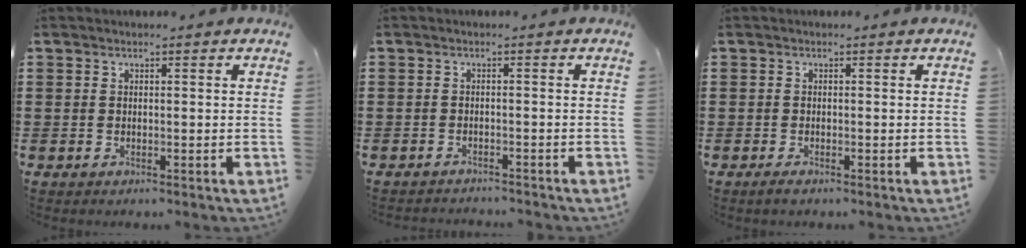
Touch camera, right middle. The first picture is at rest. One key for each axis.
{"total": 1.5, "fx": -1.5, "fy": 0.0, "fz": 0.0, "tx": -0.005, "ty": 0.000, "tz": -0.032}
{"total": 0.7, "fx": -0.5, "fy": 0.1, "fz": 0.5, "tx": -0.011, "ty": -0.006, "tz": -0.007}